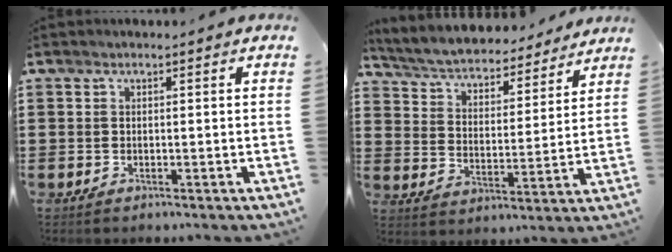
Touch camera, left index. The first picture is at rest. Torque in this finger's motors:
{"motor_torque": [2.14, 0.00, 0.53, 0.14]}